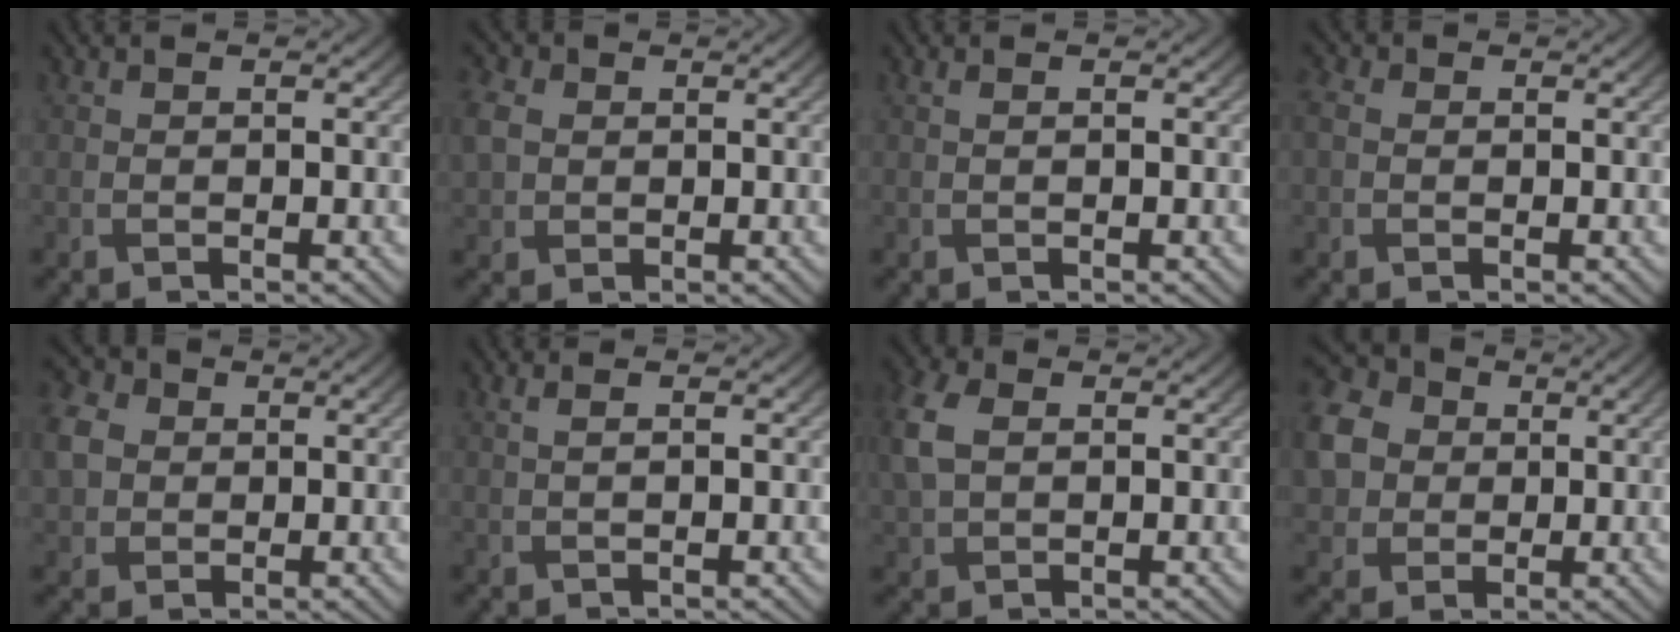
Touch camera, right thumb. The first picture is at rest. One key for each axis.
{"total": 4.6, "fx": 0.6, "fy": 3.8, "fz": 2.6, "tx": -0.091, "ty": 0.005, "tz": 0.010}
{"total": 0.0}
{"total": 2.1, "fx": 0.1, "fy": 1.9, "fz": 1.0, "tx": -0.028, "ty": 0.003, "tz": -0.001}
{"total": 6.3, "fx": 0.8, "fy": 5.3, "fz": 3.3, "tx": -0.107, "ty": 0.010, "tz": 0.008}
{"total": 1.2, "fx": 0.4, "fy": 0.2, "fz": 1.1, "tx": -0.026, "ty": 0.006, "tz": 0.006}
{"total": 5.8, "fx": 1.3, "fy": 4.0, "fz": 4.0, "tx": -0.125, "ty": 0.011, "tz": 0.022}
{"total": 10.3, "fx": 1.3, "fy": 8.9, "fz": 5.0, "tx": -0.158, "ty": -0.001, "tz": 0.021}